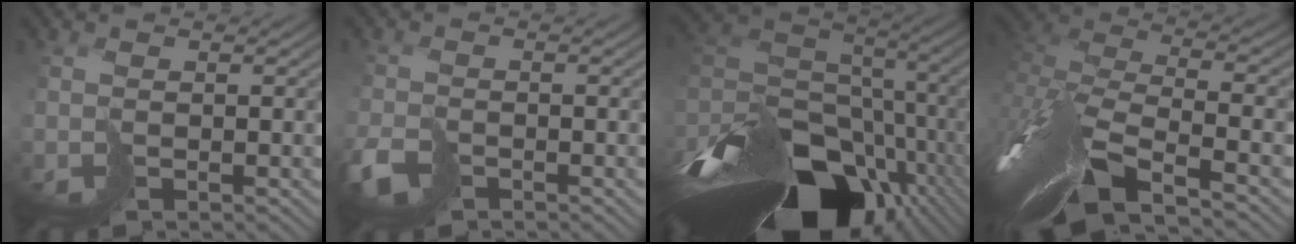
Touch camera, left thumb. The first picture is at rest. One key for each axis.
{"total": 3.6, "fx": -2.5, "fy": 2.1, "fz": 1.5, "tx": -0.035, "ty": -0.011, "tz": -0.056}
{"total": 19.7, "fx": -9.4, "fy": 12.2, "fz": 12.3, "tx": -0.270, "ty": -0.012, "tz": -0.125}
{"total": 14.1, "fx": -7.0, "fy": 5.7, "fz": 10.8, "tx": -0.272, "ty": -0.023, "tz": -0.110}